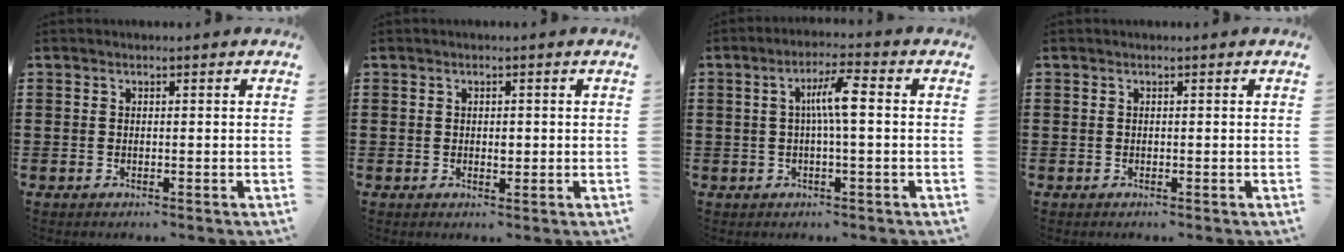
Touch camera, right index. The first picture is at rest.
{"total": 1.3, "force": [0.1, 0.6, 1.1], "torque": [-0.022, 0.003, 0.000]}
{"total": 5.3, "force": [0.2, 0.6, 5.3], "torque": [-0.100, 0.006, -0.002]}
{"total": 0.0}